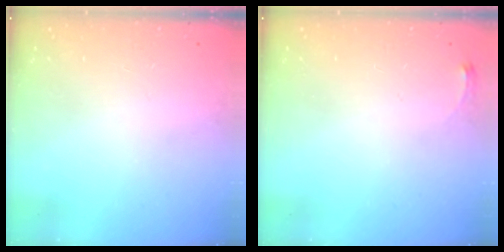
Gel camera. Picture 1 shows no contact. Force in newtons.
{"total": 2.8, "press": 2.8, "slide": 0.4}